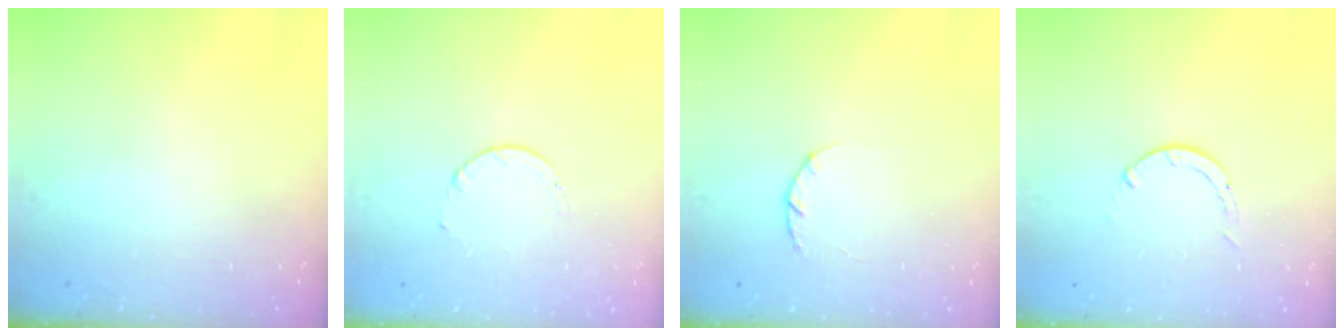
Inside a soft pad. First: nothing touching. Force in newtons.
{"total": 1.7, "press": 1.7, "slide": 0.2}
{"total": 2.0, "press": 1.9, "slide": 0.4}
{"total": 0.0}